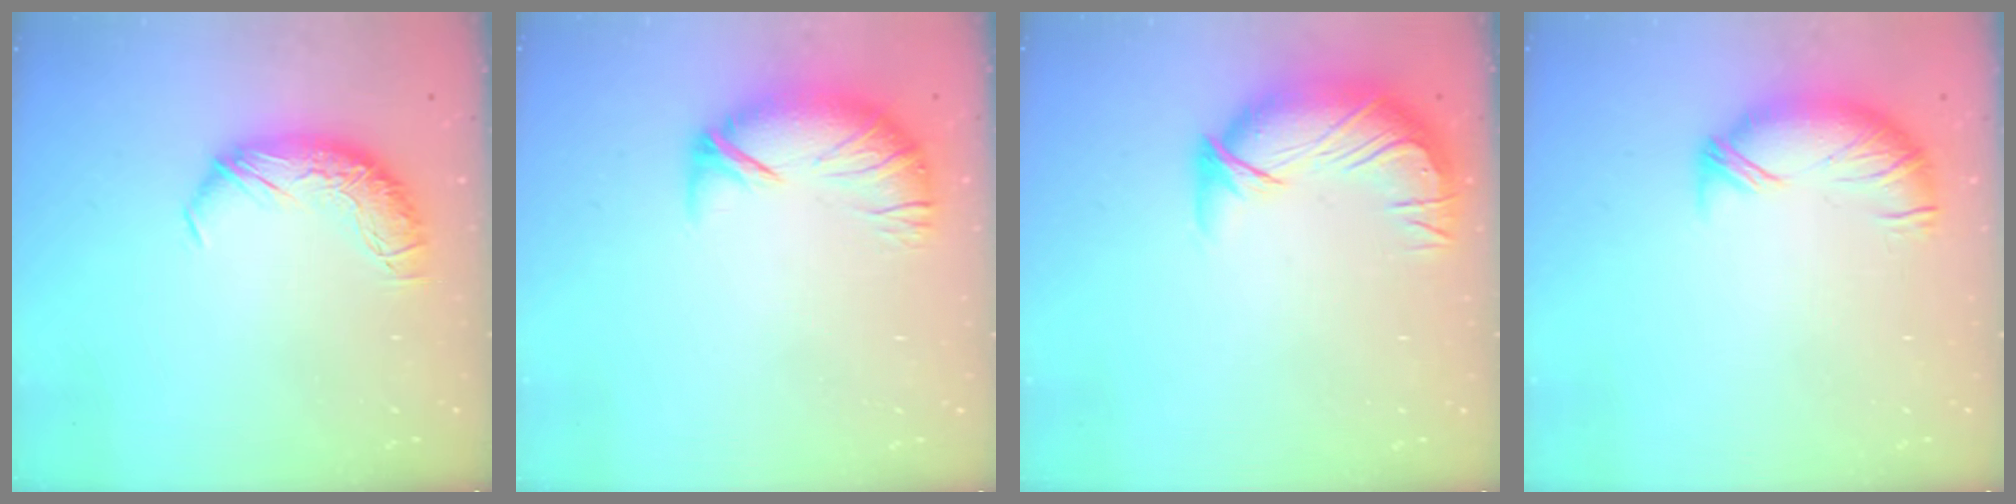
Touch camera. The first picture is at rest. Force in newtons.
{"total": 3.6, "press": 2.8, "slide": 2.2}
{"total": 3.7, "press": 2.1, "slide": 3.0}
{"total": 3.2, "press": 2.5, "slide": 2.0}